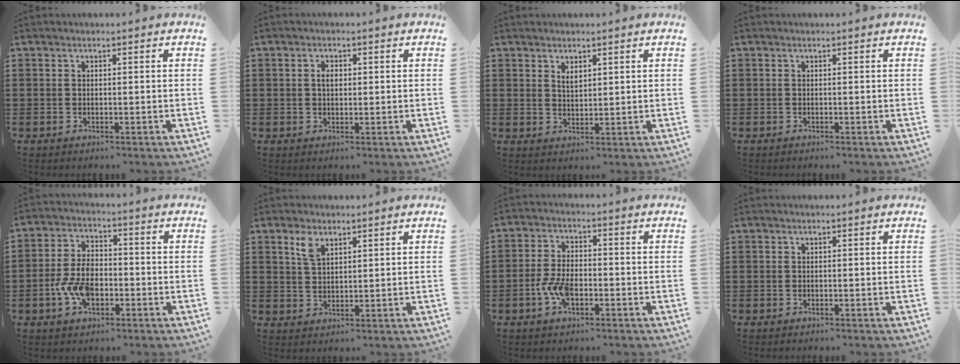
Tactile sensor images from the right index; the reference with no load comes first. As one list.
[{"total": 2.0, "force": [0.3, 1.2, 1.6], "torque": [-0.033, 0.009, 0.004]}, {"total": 1.8, "force": [1.3, 0.9, 0.9], "torque": [-0.019, 0.003, 0.024]}, {"total": 0.0}, {"total": 7.2, "force": [-2.1, 4.2, 5.5], "torque": [-0.128, 0.002, -0.043]}, {"total": 3.4, "force": [2.2, 1.6, 2.1], "torque": [-0.048, 0.005, 0.040]}, {"total": 5.0, "force": [-1.7, 2.4, 4.1], "torque": [-0.097, -0.004, -0.035]}, {"total": 0.0}]